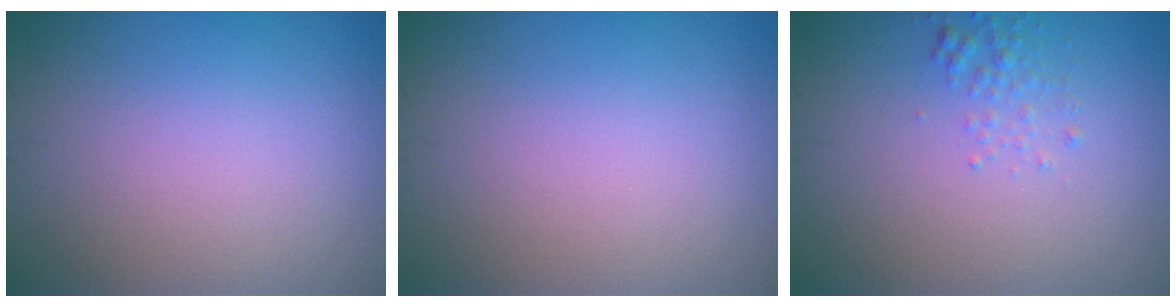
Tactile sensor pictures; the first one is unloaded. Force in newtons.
{"total": 0.0}
{"total": 1.3, "press": 1.3, "slide": 0.0}